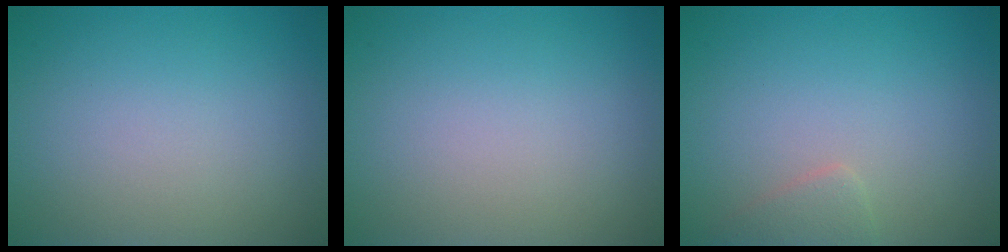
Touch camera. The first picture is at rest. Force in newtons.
{"total": 0.0}
{"total": 1.3, "press": 1.3, "slide": 0.1}